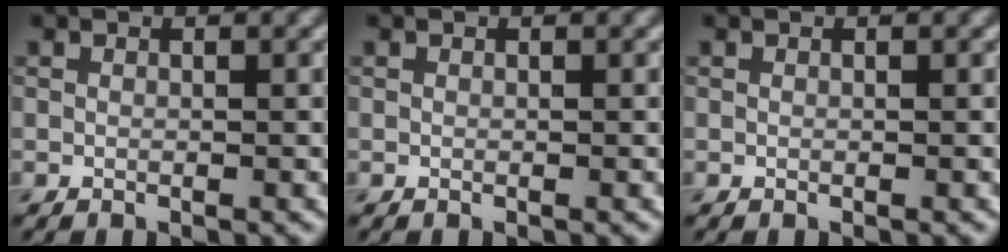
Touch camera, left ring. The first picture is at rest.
{"total": 0.0}
{"total": 0.0}